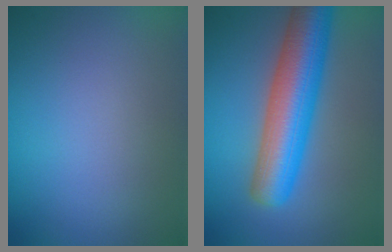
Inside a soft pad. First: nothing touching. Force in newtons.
{"total": 8.4, "press": 8.4, "slide": 0.2}